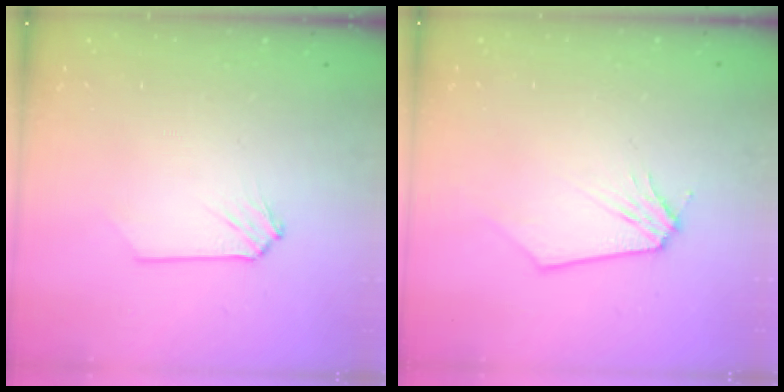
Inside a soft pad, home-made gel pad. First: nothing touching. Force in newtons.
{"total": 0.0}